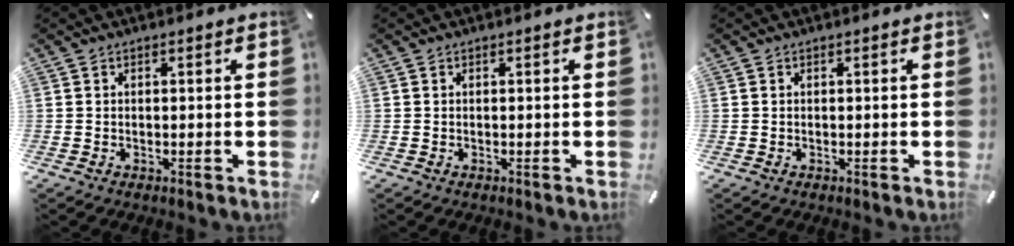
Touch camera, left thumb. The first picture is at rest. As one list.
[{"total": 0.0}, {"total": 0.0}]